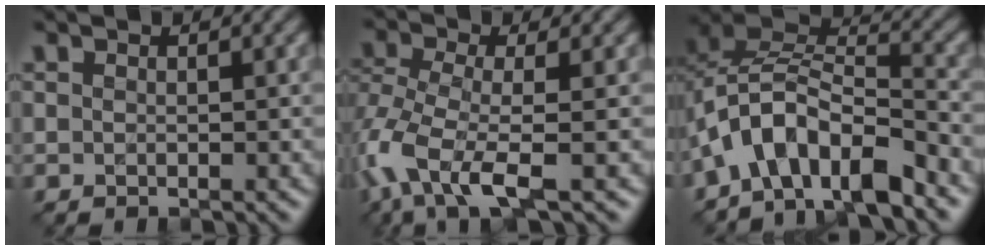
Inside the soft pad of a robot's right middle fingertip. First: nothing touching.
{"total": 6.5, "force": [-3.0, 2.3, 5.3], "torque": [-0.126, -0.005, -0.067]}
{"total": 8.4, "force": [-4.9, 3.9, 5.5], "torque": [-0.080, 0.013, -0.101]}